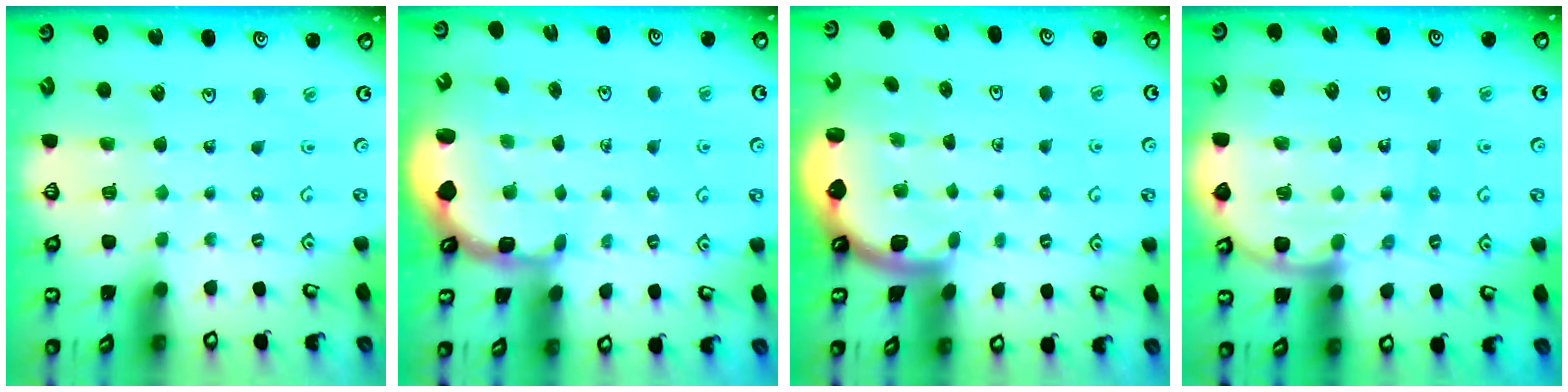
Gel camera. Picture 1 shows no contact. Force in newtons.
{"total": 2.2, "press": 1.9, "slide": 1.1}
{"total": 1.4, "press": 1.4, "slide": 0.1}
{"total": 10.7, "press": 10.6, "slide": 1.4}